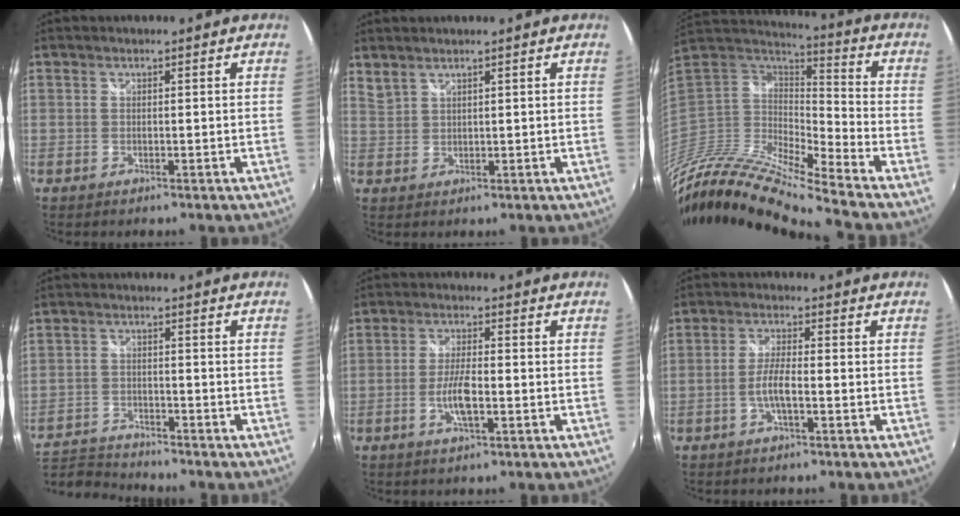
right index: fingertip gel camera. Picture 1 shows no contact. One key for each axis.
{"total": 1.7, "fx": 1.6, "fy": 0.3, "fz": 0.4, "tx": -0.007, "ty": 0.003, "tz": 0.034}
{"total": 22.4, "fx": -17.8, "fy": 3.3, "fz": 13.2, "tx": -0.266, "ty": -0.047, "tz": -0.342}
{"total": 9.3, "fx": -8.8, "fy": 2.2, "fz": 1.8, "tx": -0.069, "ty": -0.003, "tz": -0.164}
{"total": 5.1, "fx": -1.7, "fy": 1.1, "fz": 4.7, "tx": -0.098, "ty": 0.001, "tz": -0.034}
{"total": 3.8, "fx": -1.4, "fy": 0.4, "fz": 3.5, "tx": -0.077, "ty": 0.006, "tz": -0.027}